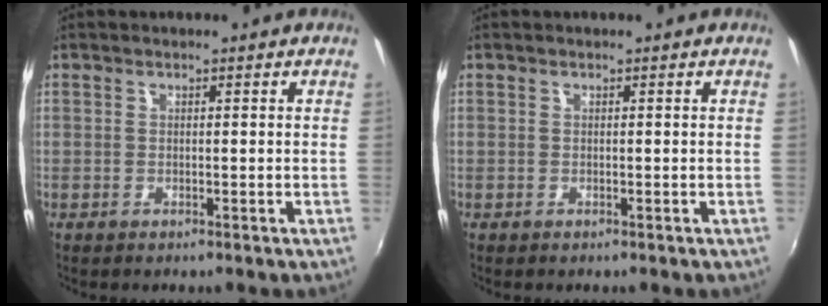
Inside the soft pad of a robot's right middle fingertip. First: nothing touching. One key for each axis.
{"total": 0.0}